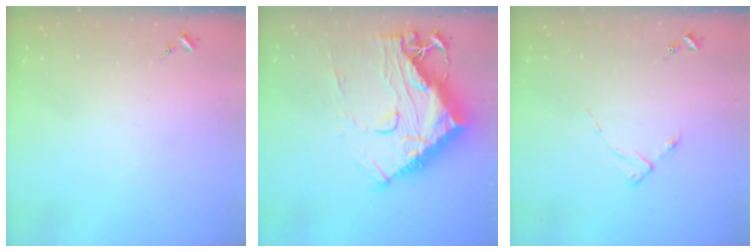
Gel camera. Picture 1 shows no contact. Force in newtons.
{"total": 23.2, "press": 23.1, "slide": 2.2}
{"total": 2.7, "press": 2.7, "slide": 0.4}